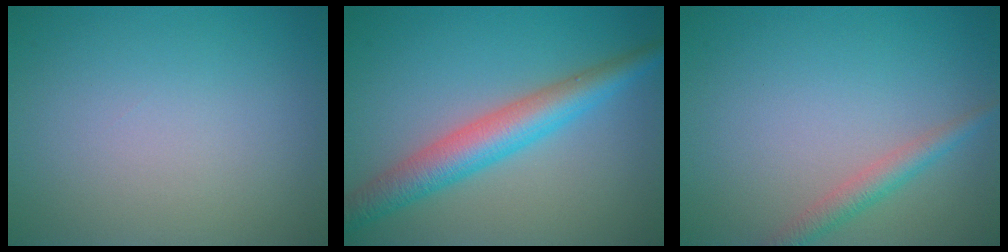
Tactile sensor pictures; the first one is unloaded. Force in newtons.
{"total": 5.3, "press": 5.3, "slide": 0.0}
{"total": 2.1, "press": 2.1, "slide": 0.0}